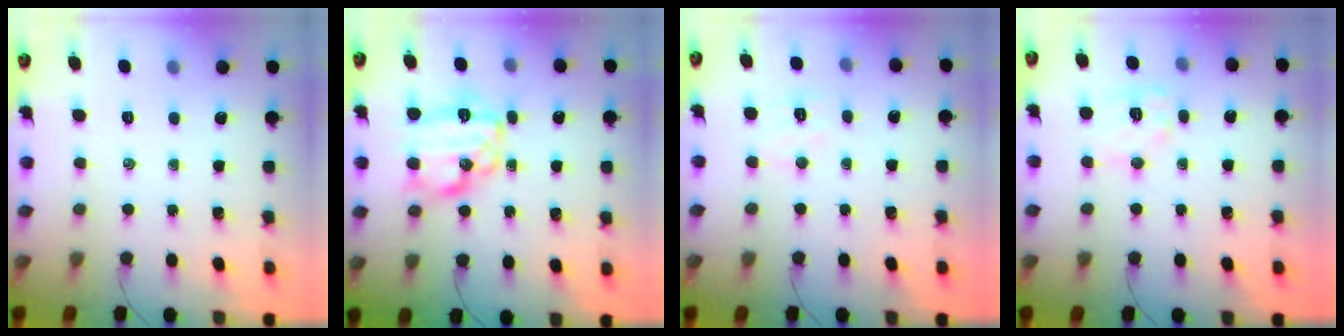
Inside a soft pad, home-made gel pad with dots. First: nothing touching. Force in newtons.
{"total": 17.1, "press": 17.1, "slide": 1.1}
{"total": 5.7, "press": 5.6, "slide": 1.1}
{"total": 9.5, "press": 9.5, "slide": 0.4}